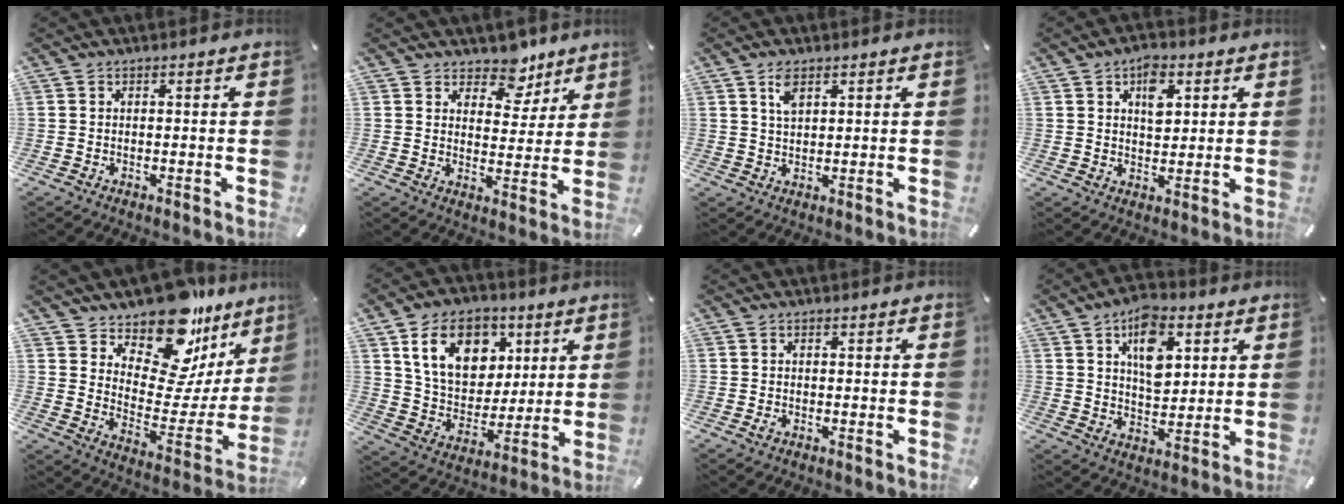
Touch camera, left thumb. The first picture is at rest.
{"total": 8.9, "force": [6.6, 5.5, 2.2], "torque": [-0.022, -0.052, 0.115]}
{"total": 3.6, "force": [2.0, 1.7, 2.4], "torque": [-0.046, -0.002, 0.035]}
{"total": 6.5, "force": [2.7, 4.2, 4.2], "torque": [-0.043, -0.010, 0.039]}
{"total": 17.8, "force": [14.2, 8.1, 7.1], "torque": [-0.107, -0.138, 0.244]}
{"total": 15.8, "force": [7.0, 11.8, 7.8], "torque": [-0.135, -0.011, 0.135]}
{"total": 0.8, "force": [-0.2, 0.5, 0.5], "torque": [-0.009, 0.000, -0.003]}
{"total": 11.3, "force": [4.9, 6.9, 7.4], "torque": [-0.102, -0.016, 0.085]}